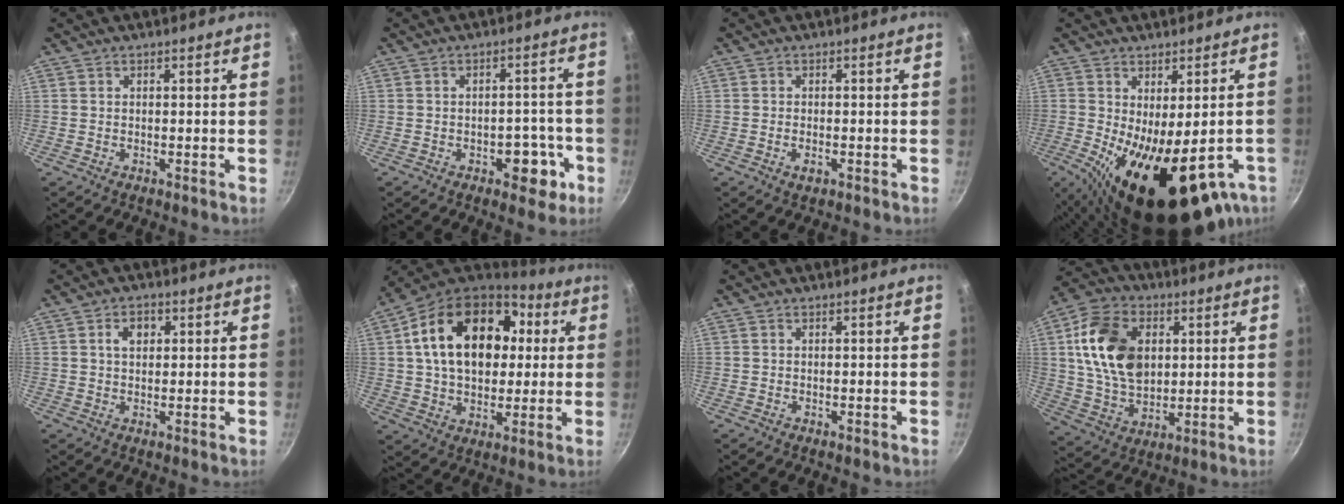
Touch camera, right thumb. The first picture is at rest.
{"total": 6.7, "force": [-2.9, 4.1, 4.4], "torque": [-0.024, 0.021, -0.031]}
{"total": 1.9, "force": [-0.8, 1.0, 1.5], "torque": [-0.030, -0.001, -0.014]}
{"total": 19.1, "force": [-6.7, 7.8, 16.1], "torque": [-0.213, -0.022, -0.073]}
{"total": 3.7, "force": [1.1, 2.6, 2.4], "torque": [-0.023, 0.005, 0.016]}
{"total": 23.6, "force": [5.0, 16.2, 16.5], "torque": [-0.254, 0.023, 0.077]}
{"total": 1.2, "force": [-0.7, 0.2, 1.0], "torque": [-0.023, 0.005, -0.012]}
{"total": 17.8, "force": [3.6, 12.3, 12.3], "torque": [-0.203, -0.006, 0.065]}